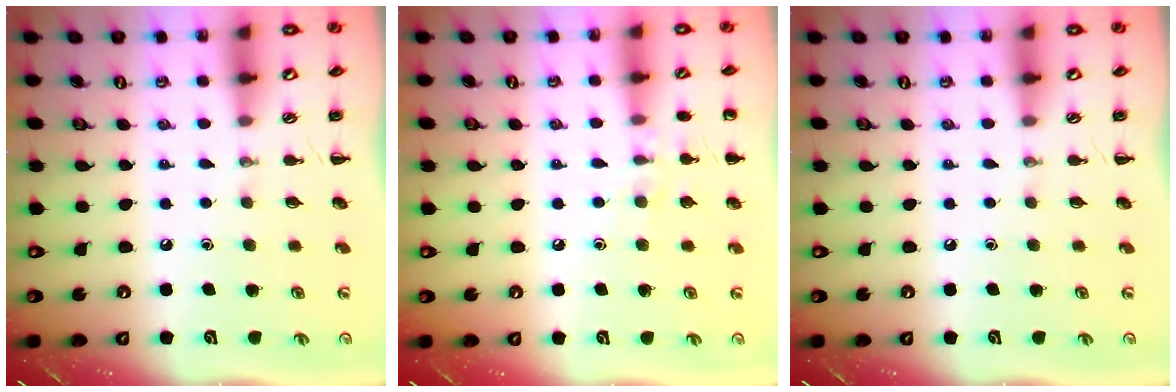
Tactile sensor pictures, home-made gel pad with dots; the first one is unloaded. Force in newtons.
{"total": 6.8, "press": 6.5, "slide": 2.1}
{"total": 0.0}